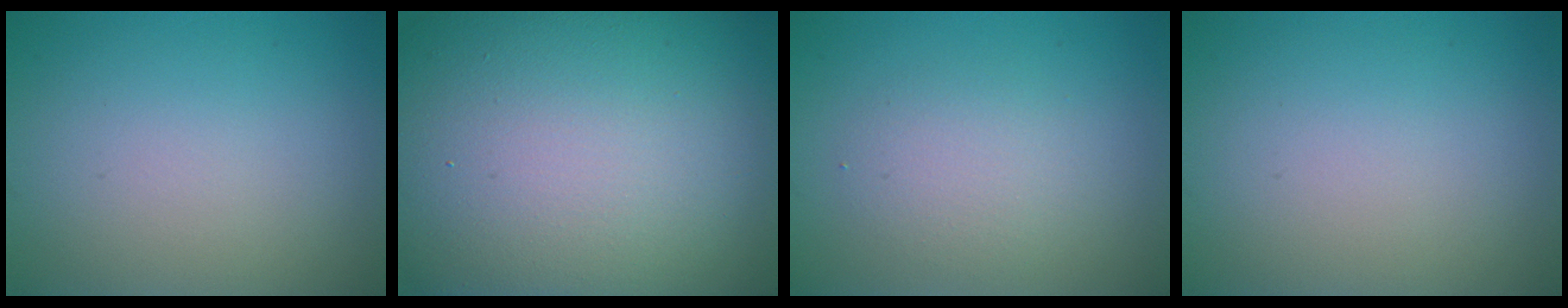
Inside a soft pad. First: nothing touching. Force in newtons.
{"total": 23.6, "press": 23.5, "slide": 1.6}
{"total": 2.4, "press": 2.4, "slide": 0.3}
{"total": 0.0}